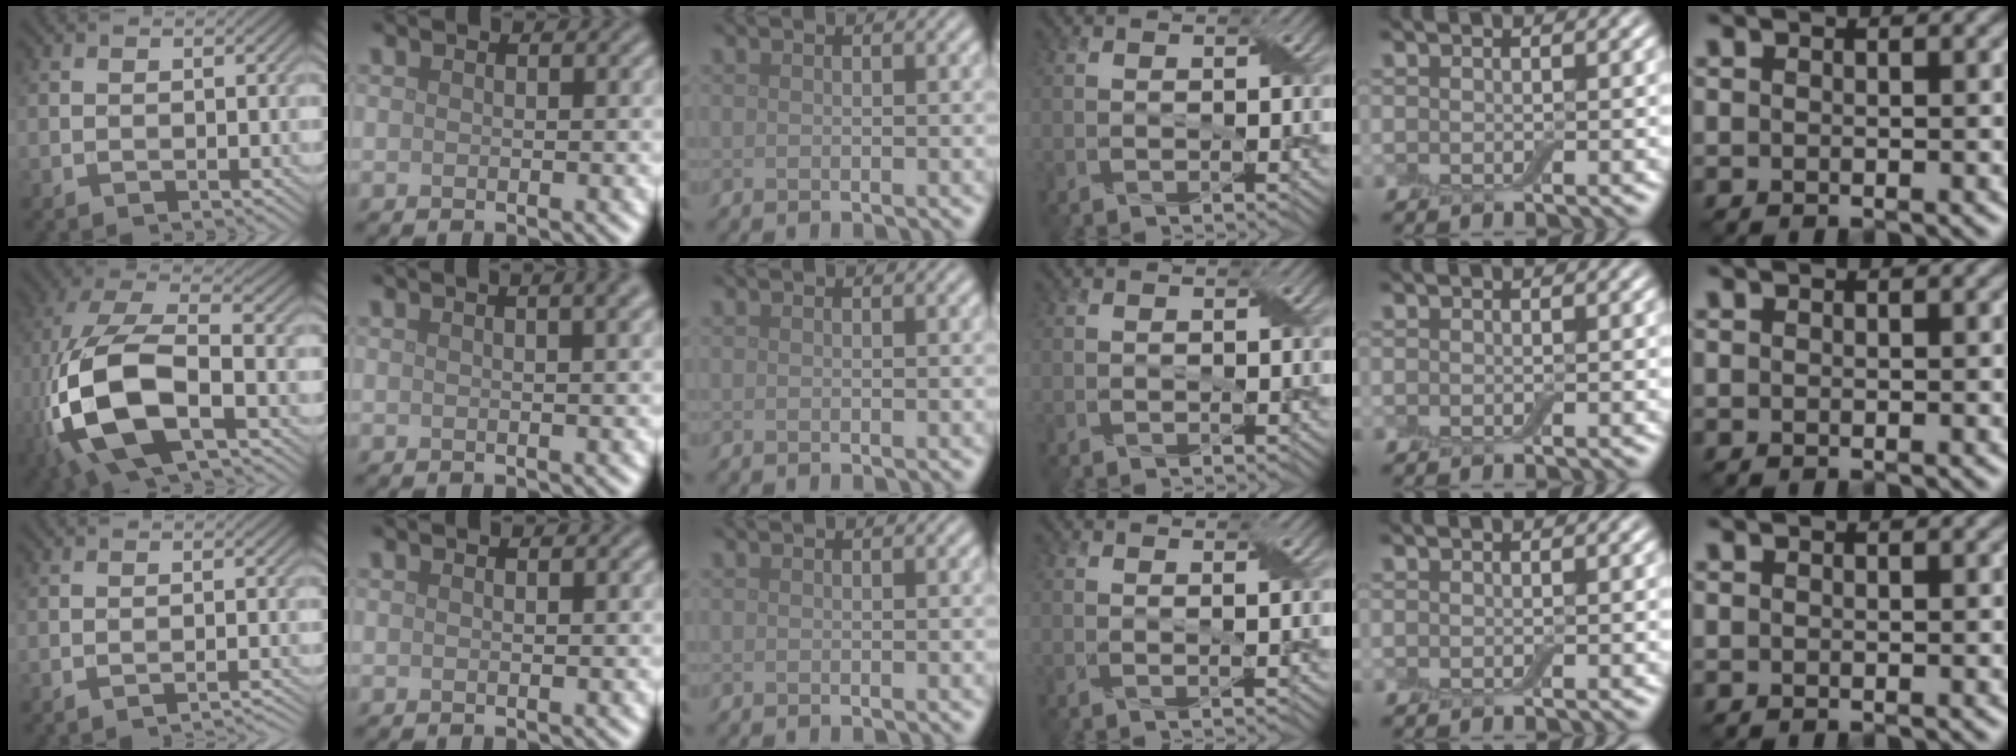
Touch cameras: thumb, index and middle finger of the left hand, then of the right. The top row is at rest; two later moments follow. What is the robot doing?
{"motion": "peel", "object": "aluminum foil"}